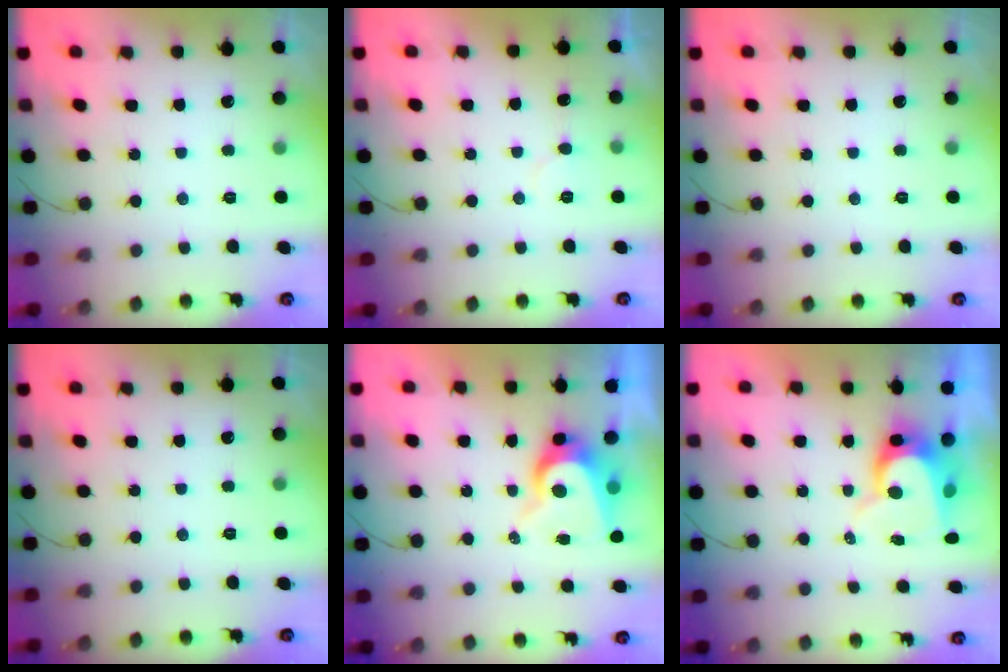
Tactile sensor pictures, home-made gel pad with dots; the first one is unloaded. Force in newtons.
{"total": 5.5, "press": 5.5, "slide": 0.3}
{"total": 0.0}
{"total": 0.0}
{"total": 7.9, "press": 7.9, "slide": 0.7}
{"total": 9.0, "press": 9.0, "slide": 0.8}